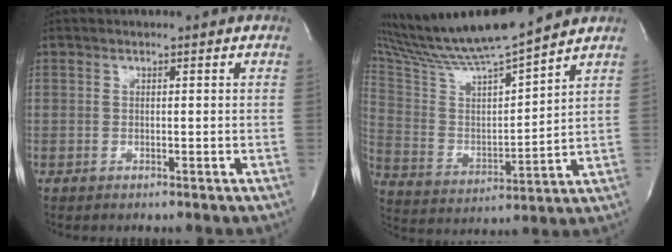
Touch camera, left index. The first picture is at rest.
{"total": 15.8, "force": [14.5, -0.5, 6.2], "torque": [-0.128, -0.003, 0.270]}